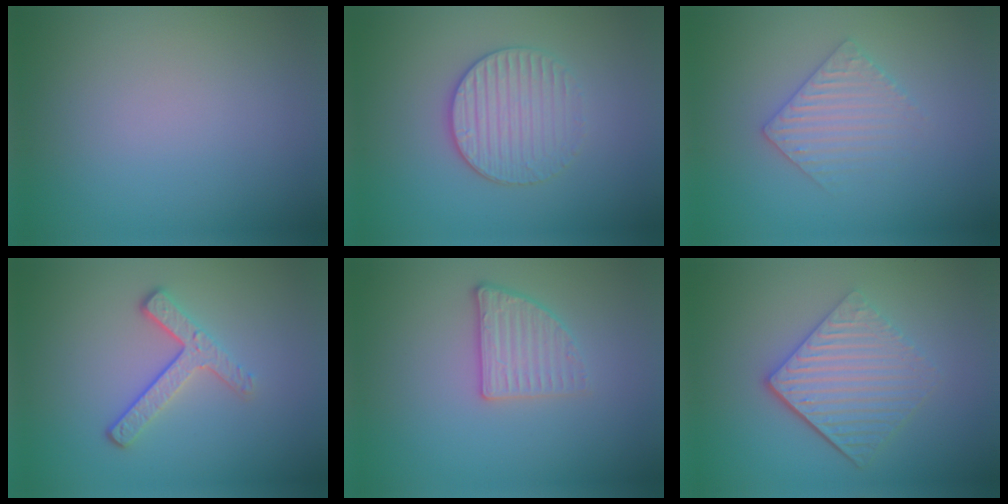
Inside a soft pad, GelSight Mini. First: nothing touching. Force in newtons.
{"total": 3.5, "press": 3.2, "slide": 1.4}
{"total": 3.0, "press": 2.9, "slide": 0.6}
{"total": 3.2, "press": 2.5, "slide": 2.0}
{"total": 2.6, "press": 2.3, "slide": 1.2}
{"total": 5.4, "press": 3.8, "slide": 3.8}